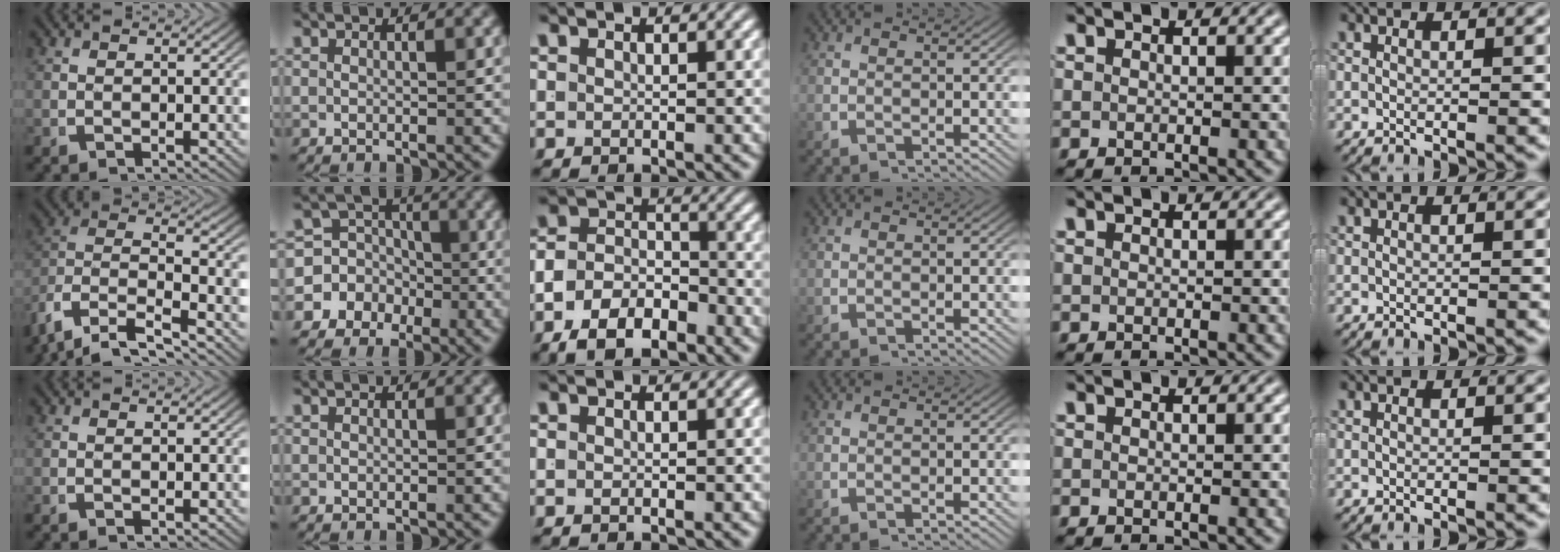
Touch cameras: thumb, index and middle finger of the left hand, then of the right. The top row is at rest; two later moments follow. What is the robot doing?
{"motion": "lift_and_place", "object": "shirt"}